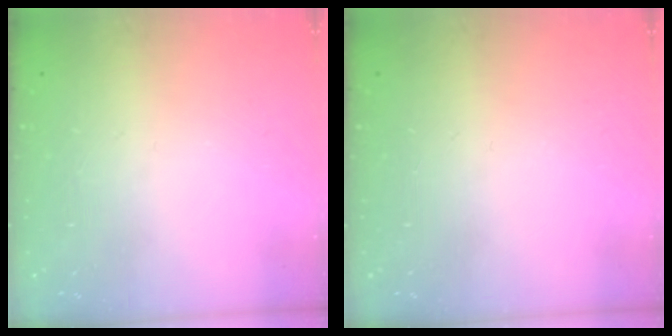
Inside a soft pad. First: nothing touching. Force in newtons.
{"total": 0.0}